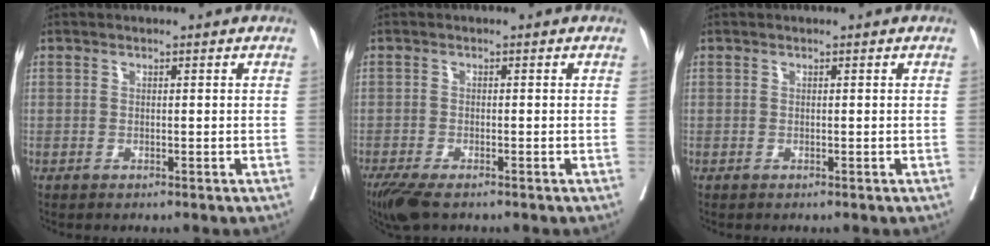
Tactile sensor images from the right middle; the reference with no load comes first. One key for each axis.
{"total": 5.2, "fx": -3.9, "fy": 1.3, "fz": 3.2, "tx": -0.055, "ty": -0.013, "tz": -0.067}
{"total": 0.0}